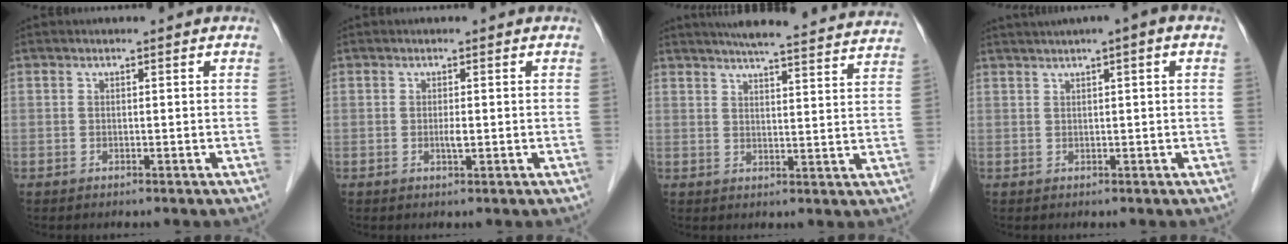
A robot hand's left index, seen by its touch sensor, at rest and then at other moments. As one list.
[{"total": 1.0, "force": [-0.1, 0.1, 1.0], "torque": [-0.020, -0.002, -0.001]}, {"total": 22.8, "force": [21.3, 0.4, 8.2], "torque": [-0.118, -0.021, 0.256]}, {"total": 5.0, "force": [2.8, -0.1, 4.2], "torque": [-0.069, 0.025, 0.044]}]